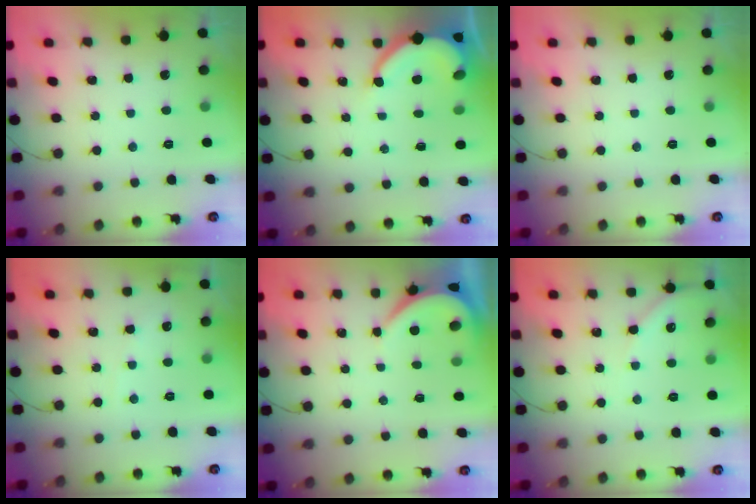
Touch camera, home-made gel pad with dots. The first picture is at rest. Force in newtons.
{"total": 8.8, "press": 8.7, "slide": 0.8}
{"total": 0.0}
{"total": 2.3, "press": 2.3, "slide": 0.4}
{"total": 3.9, "press": 3.9, "slide": 0.6}
{"total": 4.1, "press": 4.1, "slide": 0.5}